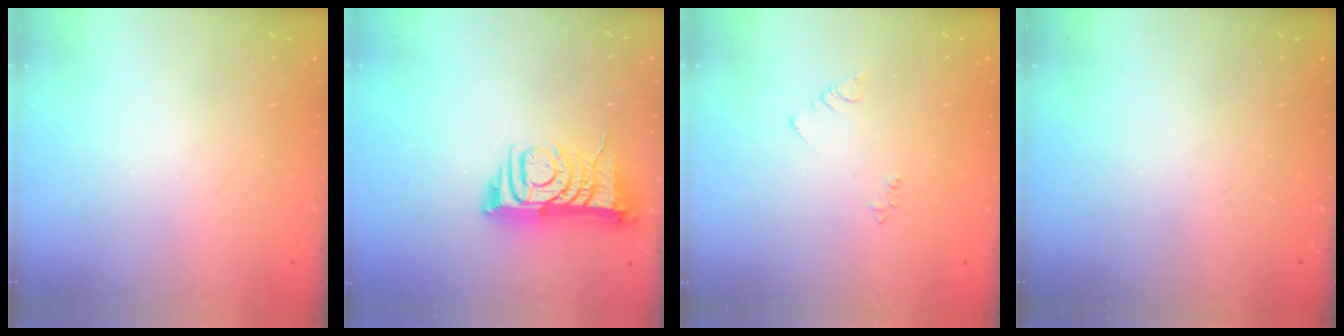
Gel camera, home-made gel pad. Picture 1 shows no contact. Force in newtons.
{"total": 9.0, "press": 8.9, "slide": 1.0}
{"total": 3.9, "press": 3.8, "slide": 0.7}
{"total": 0.0}